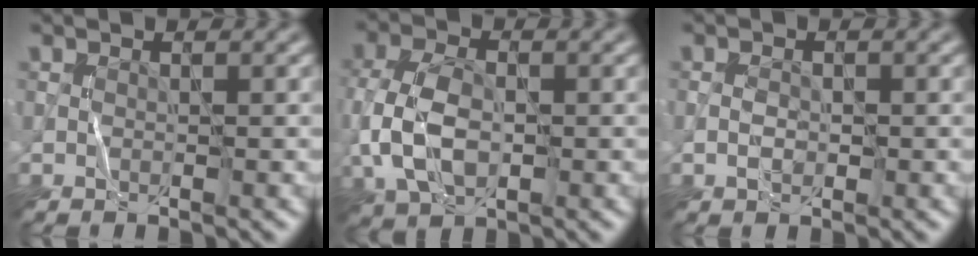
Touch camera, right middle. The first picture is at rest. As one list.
[{"total": 6.9, "force": [-1.0, 4.4, 5.2], "torque": [-0.125, 0.001, -0.022]}, {"total": 1.6, "force": [-0.3, 1.0, 1.2], "torque": [-0.021, 0.003, -0.008]}]